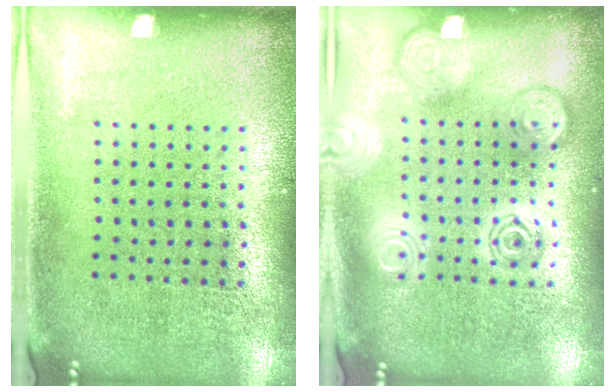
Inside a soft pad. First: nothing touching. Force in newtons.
{"total": 3.0, "press": 3.0, "slide": 0.4}